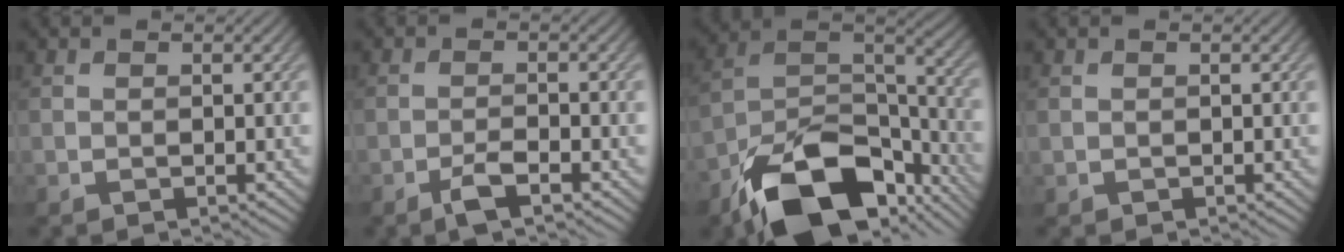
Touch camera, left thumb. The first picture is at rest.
{"total": 2.9, "force": [-1.9, 0.5, 2.1], "torque": [-0.044, 0.004, -0.040]}
{"total": 17.6, "force": [-11.6, 8.5, 10.1], "torque": [-0.199, -0.034, -0.198]}
{"total": 0.0}